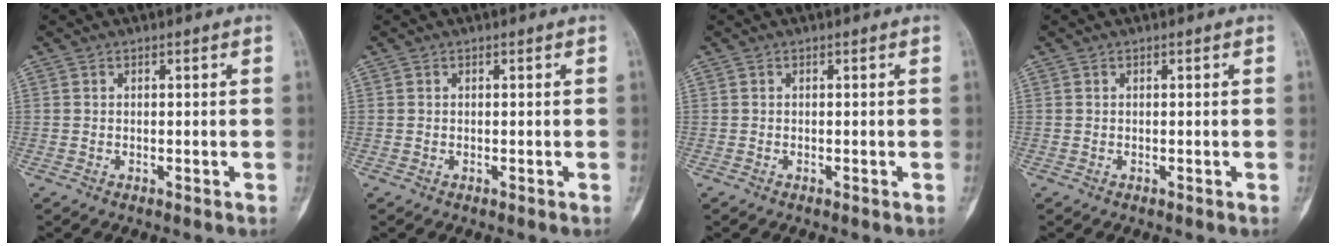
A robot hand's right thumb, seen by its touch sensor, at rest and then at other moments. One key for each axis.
{"total": 0.0}
{"total": 0.0}
{"total": 0.0}